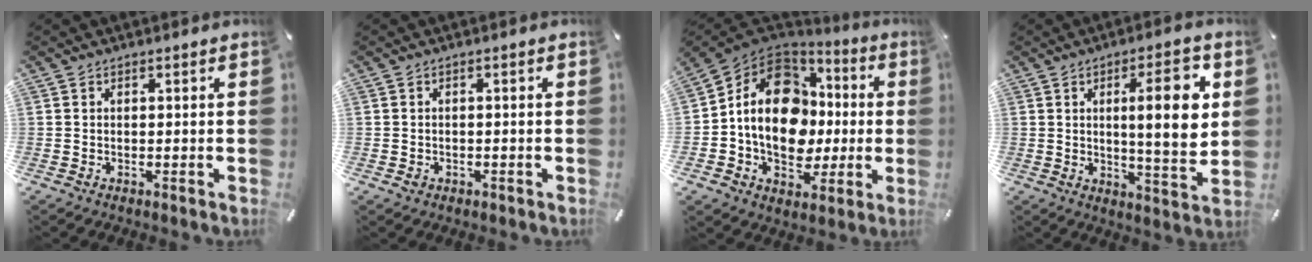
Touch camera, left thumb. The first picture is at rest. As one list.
[{"total": 1.4, "force": [-0.7, 1.1, 0.5], "torque": [-0.009, 0.004, -0.014]}, {"total": 17.3, "force": [0.3, 13.4, 10.9], "torque": [-0.206, 0.002, 0.011]}, {"total": 14.1, "force": [3.3, 3.3, 13.3], "torque": [-0.188, -0.008, 0.043]}]